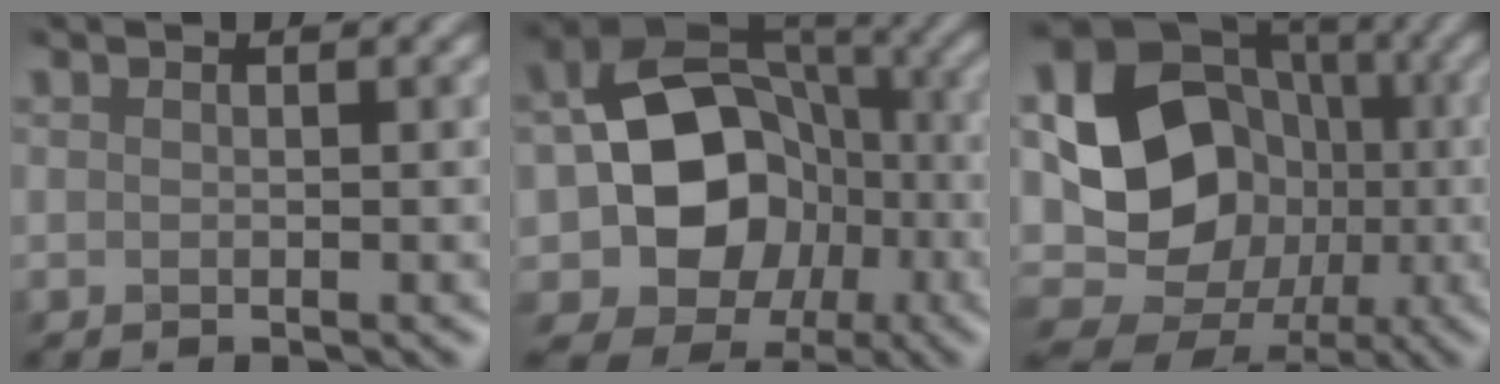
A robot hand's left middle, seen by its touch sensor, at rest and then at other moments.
{"total": 10.4, "force": [-2.6, 8.7, 5.1], "torque": [-0.092, -0.001, -0.035]}
{"total": 14.0, "force": [-2.0, 12.6, 5.8], "torque": [-0.114, -0.003, -0.024]}